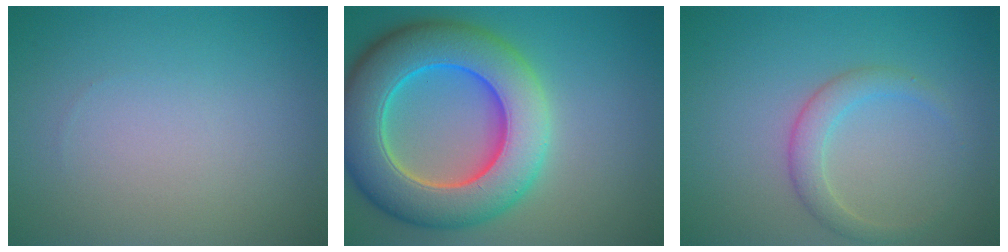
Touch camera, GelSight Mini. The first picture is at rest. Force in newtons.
{"total": 11.5, "press": 11.5, "slide": 0.9}
{"total": 2.3, "press": 2.3, "slide": 0.1}